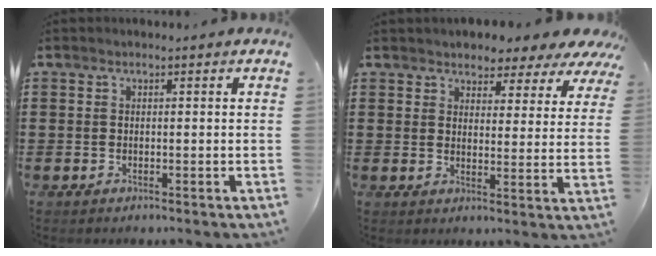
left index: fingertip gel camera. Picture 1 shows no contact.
{"total": 3.7, "force": [3.4, 1.5, 0.4], "torque": [-0.025, -0.018, 0.053]}